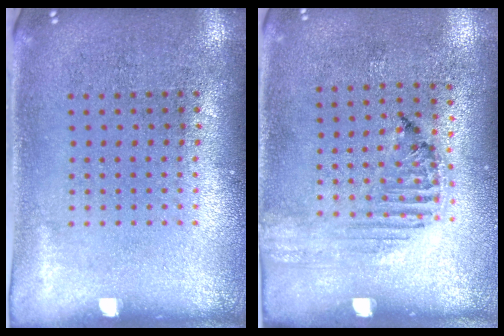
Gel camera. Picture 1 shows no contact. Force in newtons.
{"total": 1.2, "press": 1.2, "slide": 0.2}